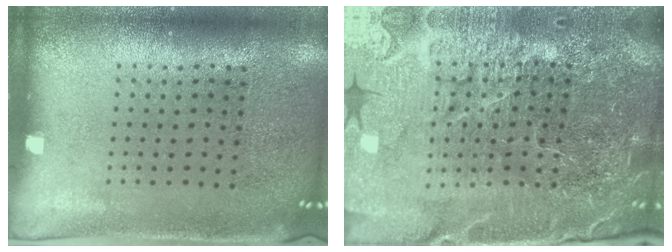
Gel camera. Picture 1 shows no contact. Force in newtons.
{"total": 6.1, "press": 5.4, "slide": 2.8}